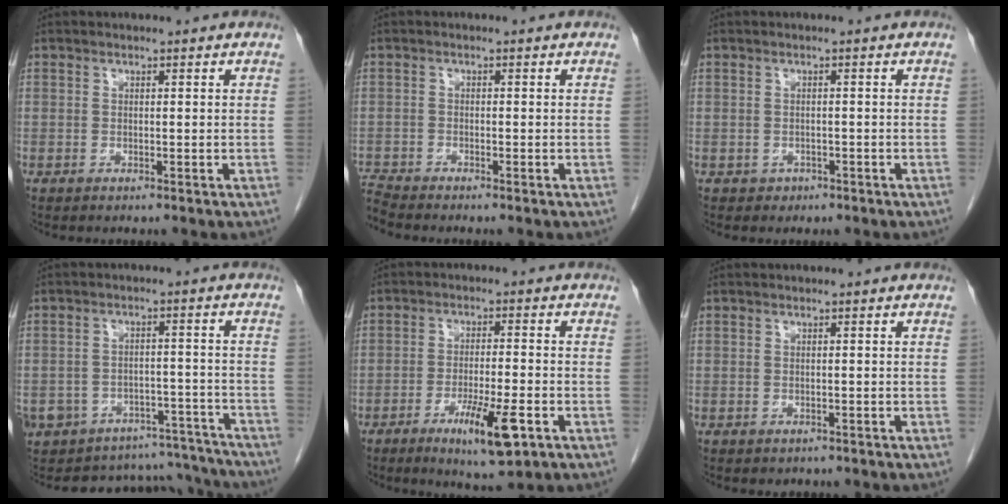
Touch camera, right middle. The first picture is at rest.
{"total": 2.4, "force": [-2.3, -0.6, -0.2], "torque": [-0.007, -0.019, -0.046]}
{"total": 1.3, "force": [-0.7, 1.1, 0.1], "torque": [-0.001, 0.004, -0.007]}
{"total": 19.7, "force": [-17.2, 8.0, 5.0], "torque": [-0.105, 0.031, -0.213]}
{"total": 8.4, "force": [-4.0, 1.1, 7.3], "torque": [-0.124, -0.015, -0.060]}
{"total": 0.8, "force": [-0.6, 0.6, 0.1], "torque": [-0.007, 0.001, -0.006]}